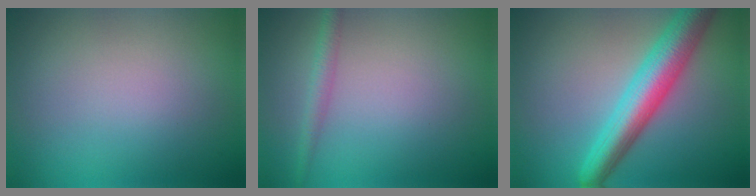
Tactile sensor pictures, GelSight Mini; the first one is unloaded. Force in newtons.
{"total": 1.7, "press": 1.7, "slide": 0.1}
{"total": 6.9, "press": 6.9, "slide": 0.2}